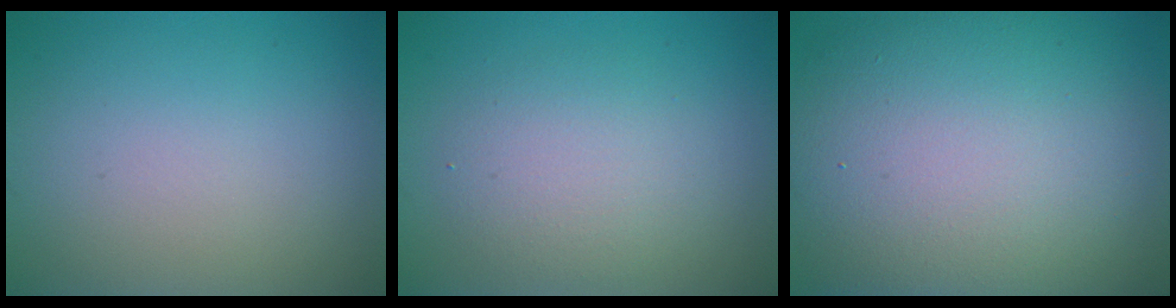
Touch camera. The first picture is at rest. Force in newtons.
{"total": 3.4, "press": 3.4, "slide": 0.2}
{"total": 15.4, "press": 15.4, "slide": 0.9}